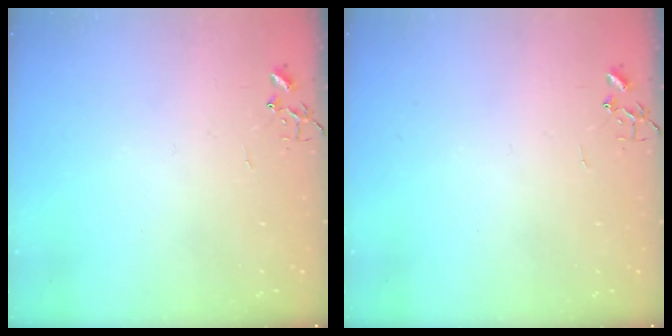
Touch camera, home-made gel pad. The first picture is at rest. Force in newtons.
{"total": 0.0}